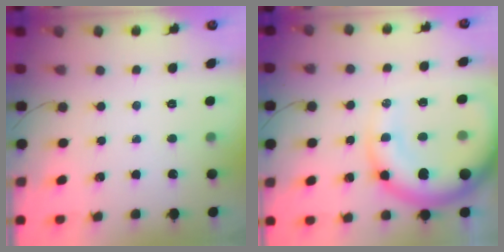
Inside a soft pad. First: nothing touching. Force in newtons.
{"total": 15.9, "press": 15.4, "slide": 3.7}